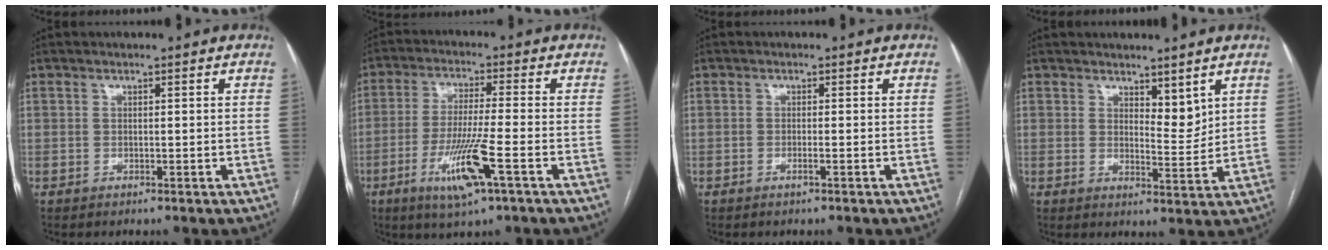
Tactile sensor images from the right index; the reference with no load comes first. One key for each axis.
{"total": 8.4, "fx": -3.0, "fy": -0.4, "fz": 7.9, "tx": -0.156, "ty": -0.026, "tz": -0.058}
{"total": 0.8, "fx": -0.4, "fy": -0.1, "fz": 0.6, "tx": -0.013, "ty": 0.000, "tz": -0.007}
{"total": 4.1, "fx": 2.9, "fy": 1.5, "fz": 2.4, "tx": -0.034, "ty": -0.013, "tz": 0.052}